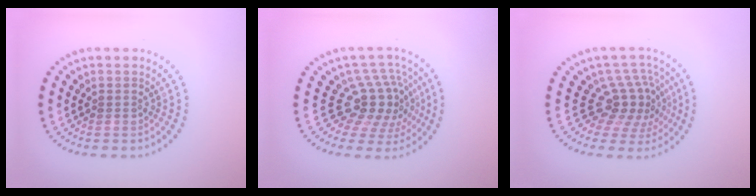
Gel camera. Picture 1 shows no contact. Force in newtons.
{"total": 4.5, "press": 3.4, "slide": 3.1}
{"total": 4.0, "press": 2.8, "slide": 2.8}